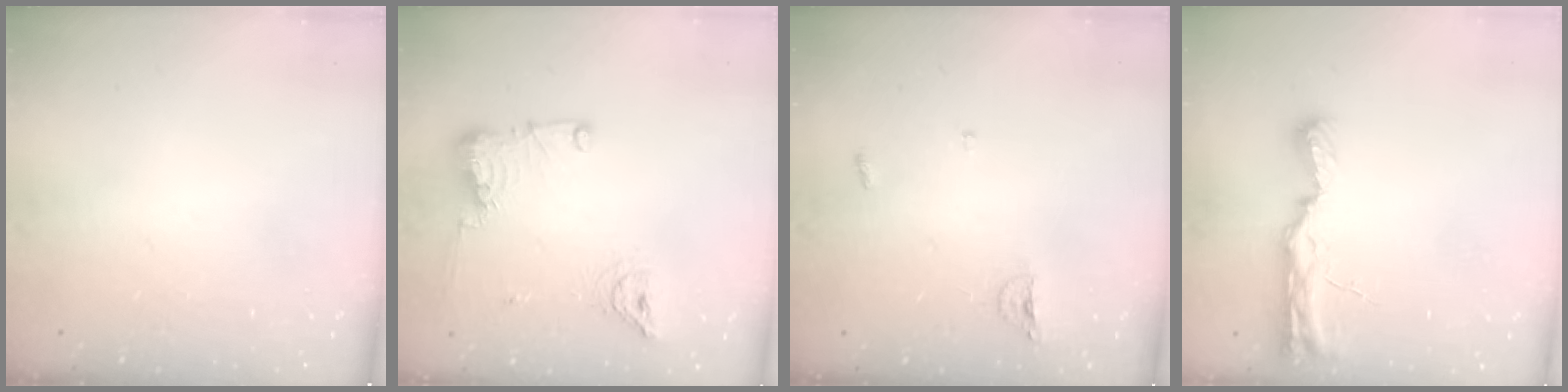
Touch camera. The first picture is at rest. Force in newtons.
{"total": 11.6, "press": 11.5, "slide": 1.6}
{"total": 3.9, "press": 3.8, "slide": 0.8}
{"total": 10.5, "press": 9.6, "slide": 4.3}